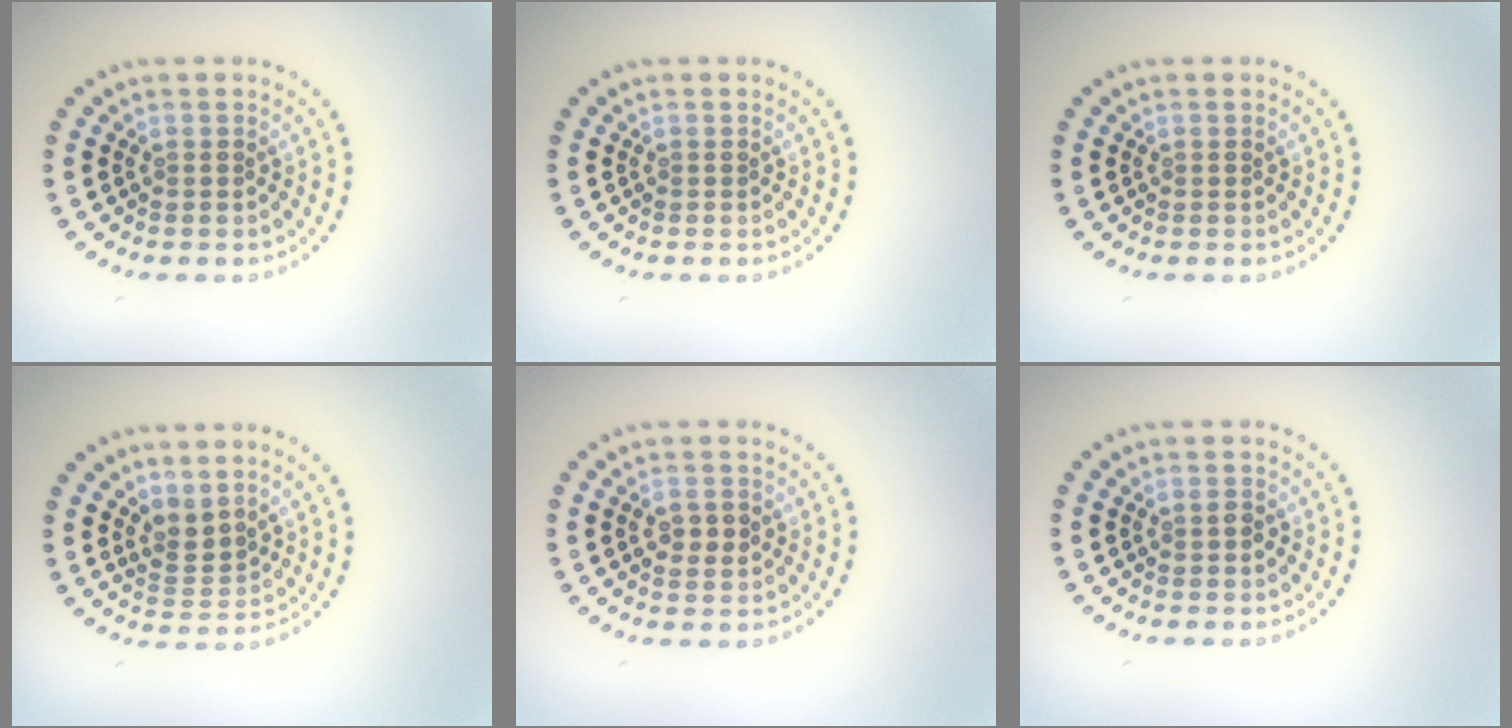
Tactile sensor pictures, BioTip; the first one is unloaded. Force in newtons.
{"total": 0.0}
{"total": 0.0}
{"total": 2.2, "press": 1.5, "slide": 1.7}
{"total": 2.0, "press": 2.0, "slide": 0.1}
{"total": 0.7, "press": 0.7, "slide": 0.0}